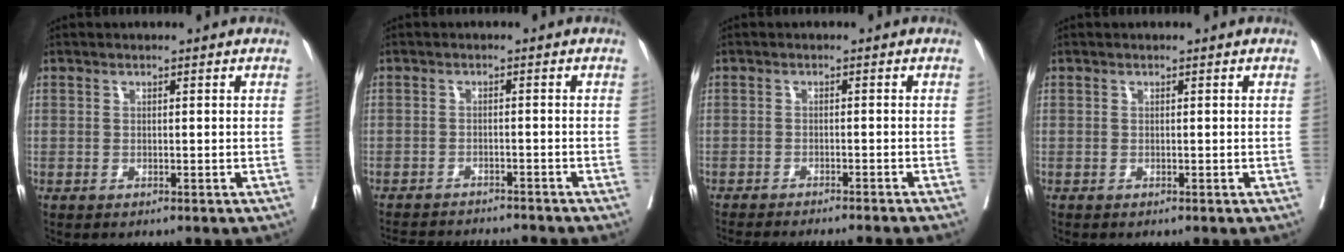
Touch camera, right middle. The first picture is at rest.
{"total": 9.6, "force": [-9.3, 0.5, 2.4], "torque": [-0.029, -0.001, -0.133]}
{"total": 12.8, "force": [-11.7, -0.2, 5.1], "torque": [-0.055, -0.027, -0.155]}
{"total": 0.0}